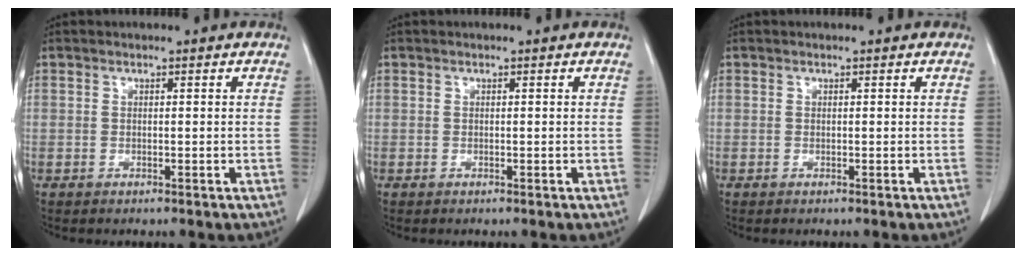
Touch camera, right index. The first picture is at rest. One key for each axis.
{"total": 0.0}
{"total": 0.0}